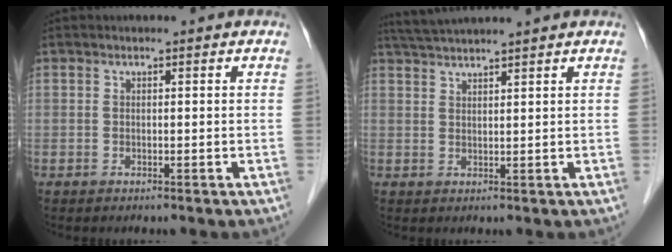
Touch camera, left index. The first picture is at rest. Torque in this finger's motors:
{"motor_torque": [0.40, -0.43, 0.03, 0.02]}